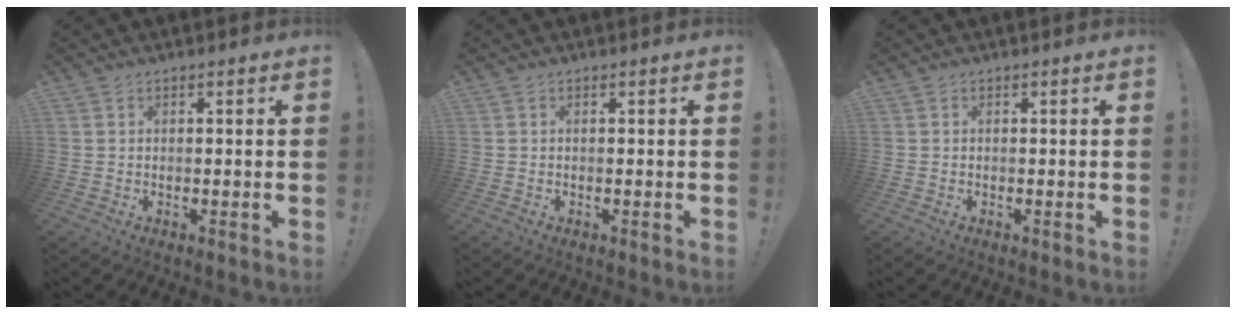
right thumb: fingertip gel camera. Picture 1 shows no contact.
{"total": 0.0}
{"total": 0.0}